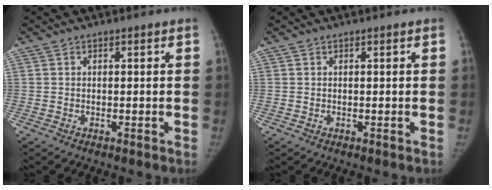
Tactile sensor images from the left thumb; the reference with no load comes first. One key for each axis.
{"total": 0.0}